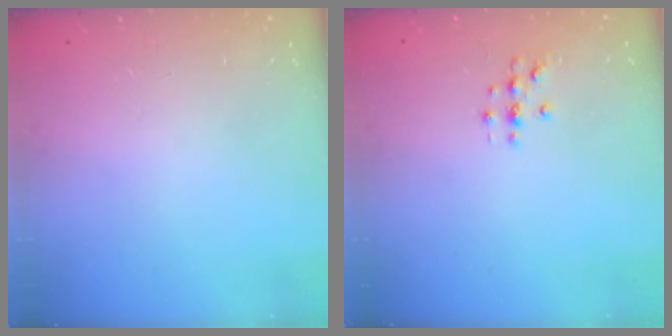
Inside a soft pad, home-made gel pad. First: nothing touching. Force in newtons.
{"total": 2.0, "press": 2.0, "slide": 0.2}